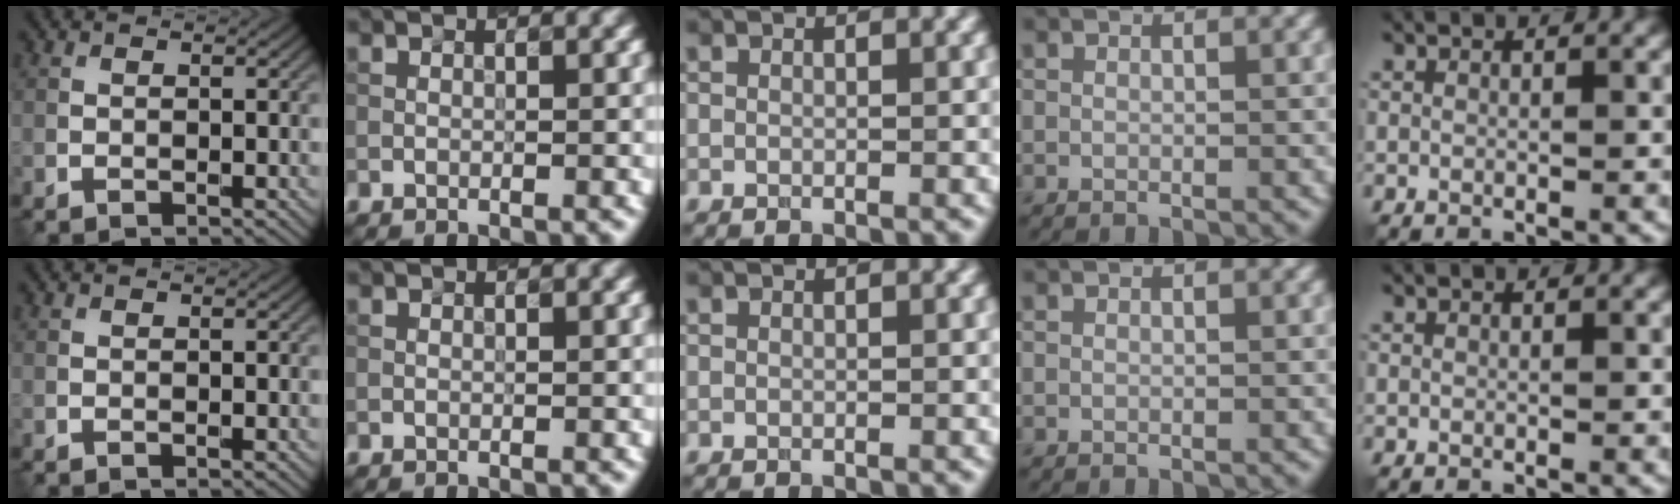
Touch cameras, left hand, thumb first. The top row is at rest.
{}